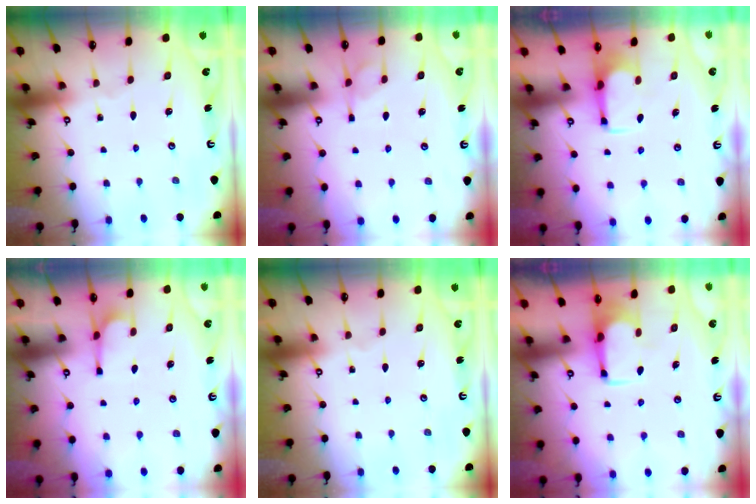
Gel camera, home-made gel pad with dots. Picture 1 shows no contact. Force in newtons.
{"total": 1.3, "press": 0.7, "slide": 1.2}
{"total": 2.8, "press": 2.6, "slide": 0.8}
{"total": 1.5, "press": 1.0, "slide": 1.1}
{"total": 0.0}
{"total": 1.7, "press": 1.5, "slide": 0.9}